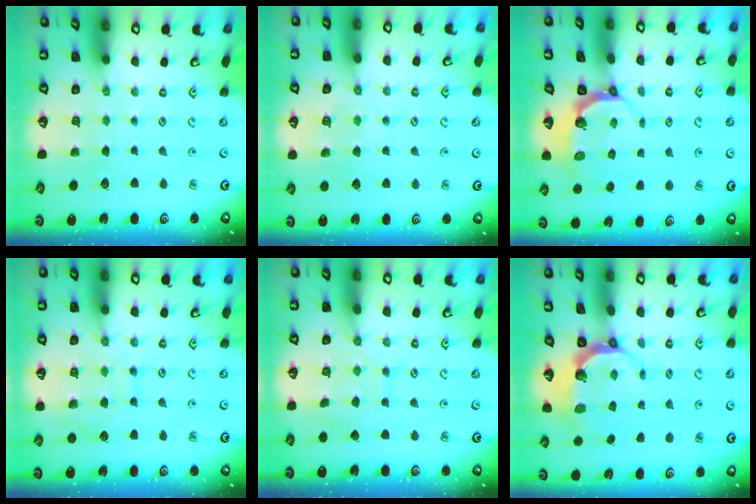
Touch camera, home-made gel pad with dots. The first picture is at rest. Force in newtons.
{"total": 4.0, "press": 3.9, "slide": 0.6}
{"total": 4.7, "press": 3.7, "slide": 2.8}
{"total": 8.6, "press": 8.6, "slide": 0.6}
{"total": 8.0, "press": 8.0, "slide": 0.6}
{"total": 5.8, "press": 4.8, "slide": 3.4}